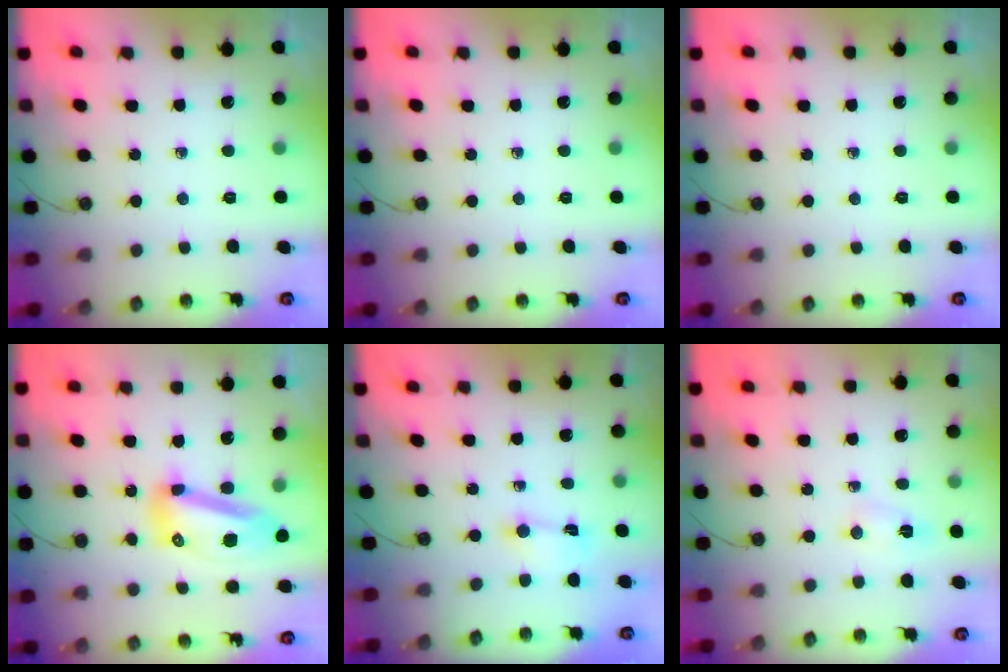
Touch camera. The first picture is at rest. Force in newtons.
{"total": 0.0}
{"total": 0.0}
{"total": 12.7, "press": 12.6, "slide": 1.5}
{"total": 1.3, "press": 1.2, "slide": 0.5}
{"total": 3.0, "press": 1.8, "slide": 2.4}